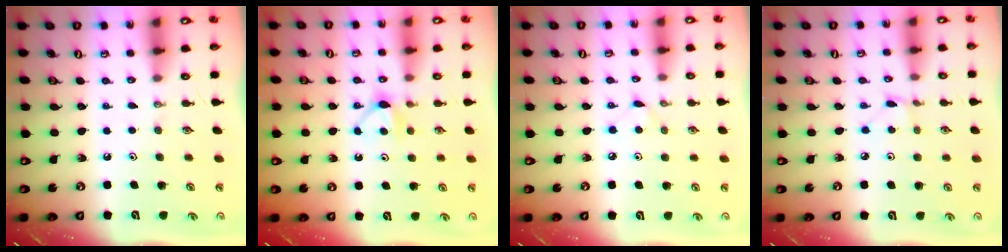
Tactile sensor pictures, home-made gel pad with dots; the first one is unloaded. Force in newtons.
{"total": 6.2, "press": 6.2, "slide": 0.5}
{"total": 3.8, "press": 3.8, "slide": 0.4}
{"total": 1.3, "press": 1.2, "slide": 0.1}